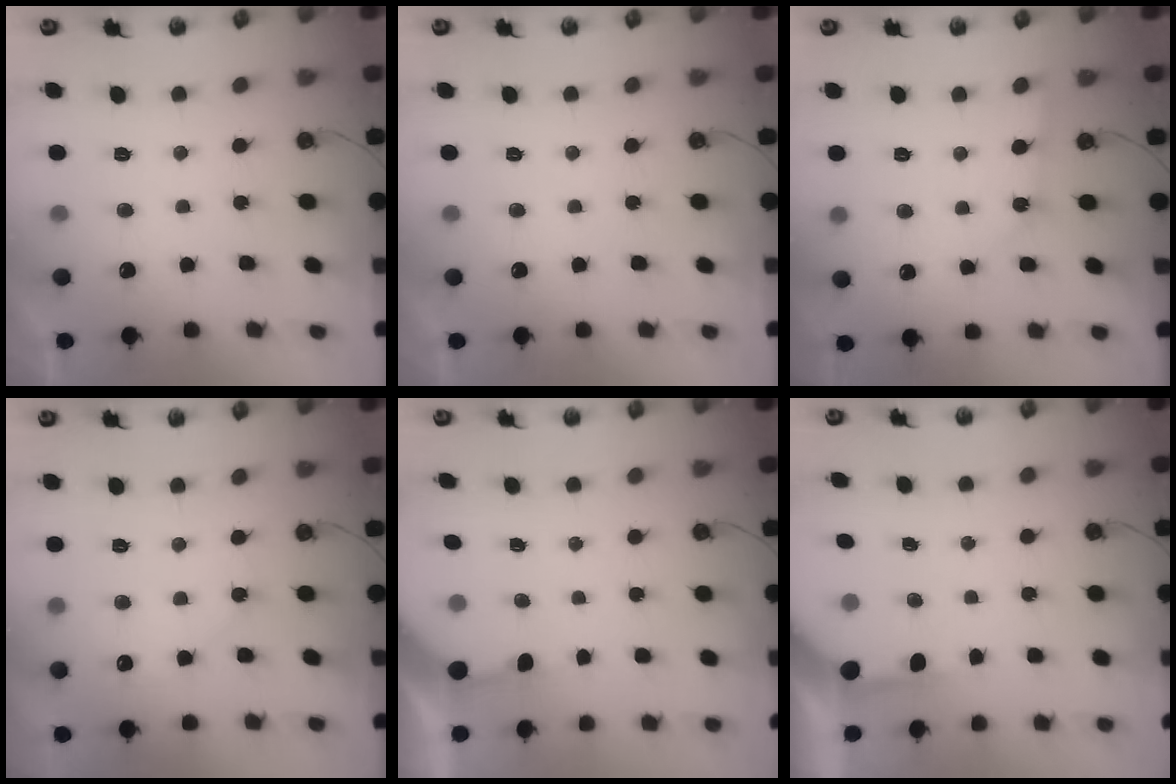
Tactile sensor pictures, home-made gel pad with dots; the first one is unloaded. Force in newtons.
{"total": 0.0}
{"total": 2.5, "press": 2.5, "slide": 0.3}
{"total": 4.7, "press": 4.7, "slide": 0.6}
{"total": 2.7, "press": 2.7, "slide": 0.4}
{"total": 3.8, "press": 3.8, "slide": 0.5}